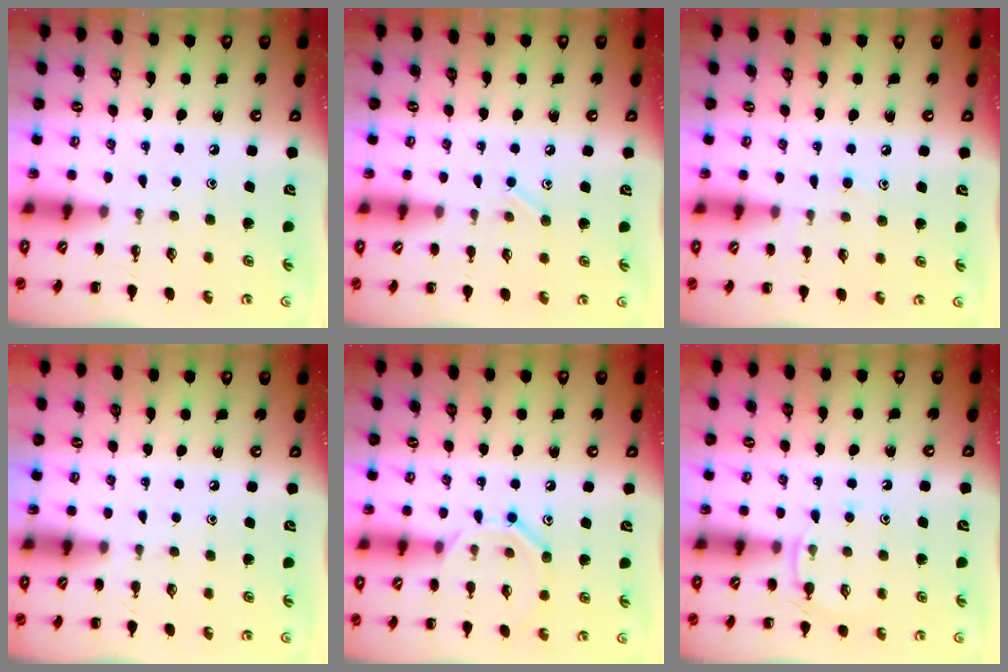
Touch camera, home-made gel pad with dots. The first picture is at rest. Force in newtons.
{"total": 6.3, "press": 6.0, "slide": 1.9}
{"total": 6.7, "press": 6.3, "slide": 2.3}
{"total": 0.9, "press": 0.9, "slide": 0.2}
{"total": 9.3, "press": 9.3, "slide": 0.8}
{"total": 5.9, "press": 5.7, "slide": 1.8}